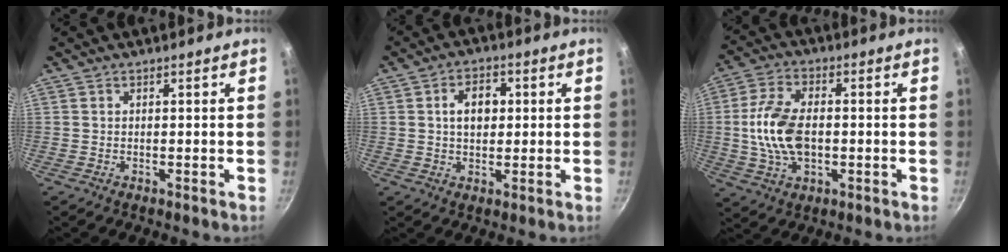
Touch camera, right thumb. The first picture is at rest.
{"total": 6.1, "force": [0.9, 4.3, 4.3], "torque": [-0.046, 0.009, 0.013]}
{"total": 12.2, "force": [-0.5, 7.3, 9.8], "torque": [-0.184, 0.019, -0.014]}